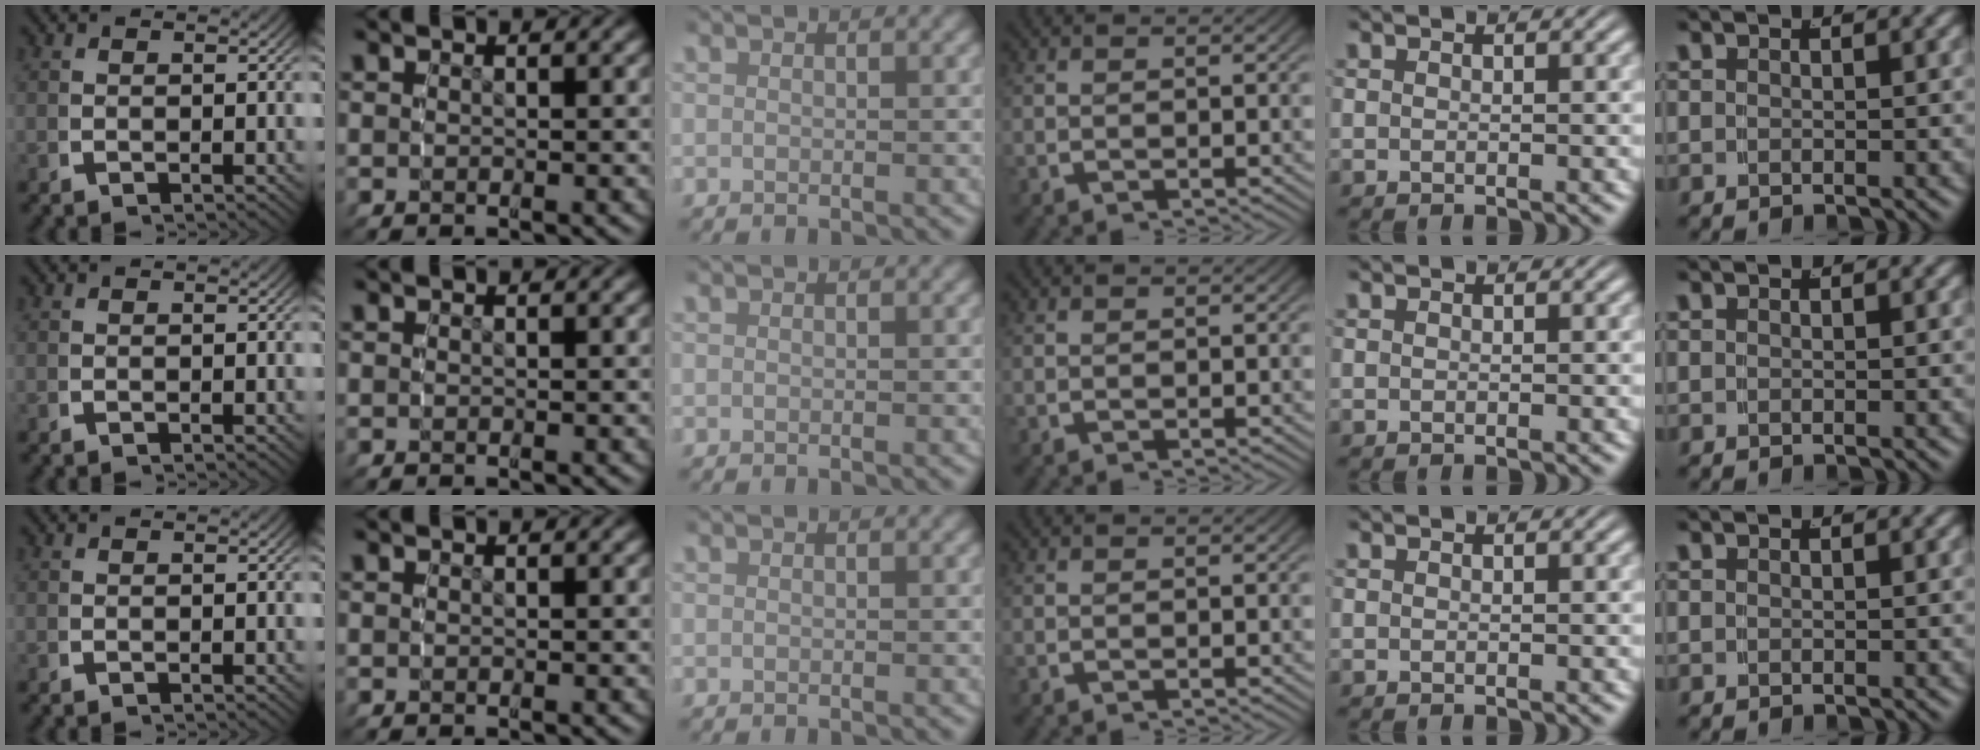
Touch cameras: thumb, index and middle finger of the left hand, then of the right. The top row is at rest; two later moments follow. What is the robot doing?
{"motion": "reach", "object": "shorts"}